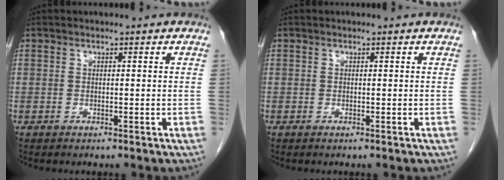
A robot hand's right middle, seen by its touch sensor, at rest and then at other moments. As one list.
[{"total": 0.0}]